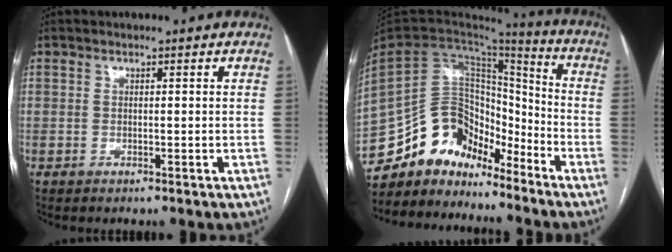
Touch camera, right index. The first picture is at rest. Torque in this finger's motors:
{"motor_torque": [0.31, -0.24, -0.26, -0.19]}